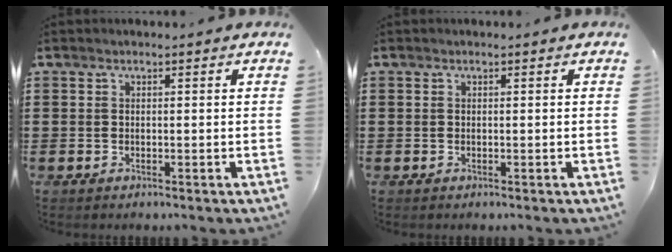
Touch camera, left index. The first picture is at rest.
{"total": 0.0}